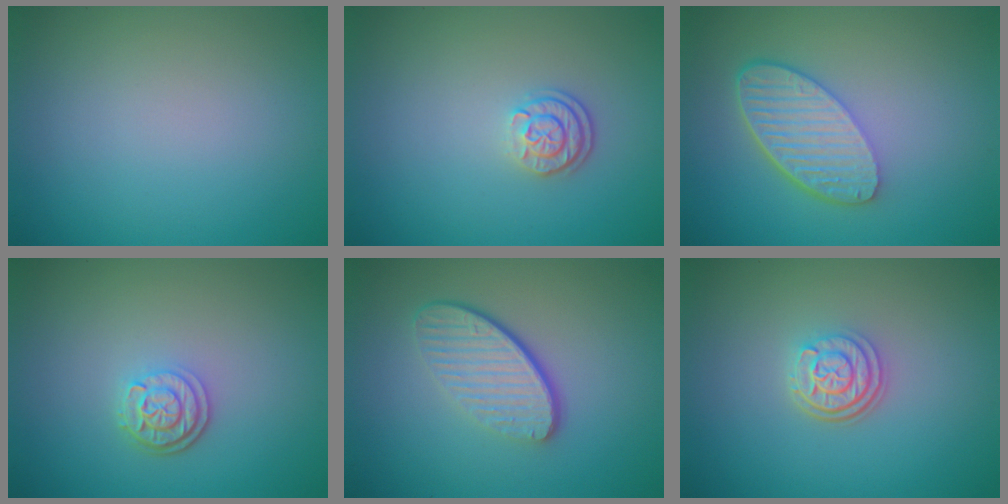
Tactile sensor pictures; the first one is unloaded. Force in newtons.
{"total": 2.3, "press": 1.7, "slide": 1.4}
{"total": 5.8, "press": 4.4, "slide": 3.8}
{"total": 2.5, "press": 2.1, "slide": 1.4}
{"total": 4.6, "press": 3.2, "slide": 3.3}
{"total": 3.0, "press": 2.4, "slide": 1.7}